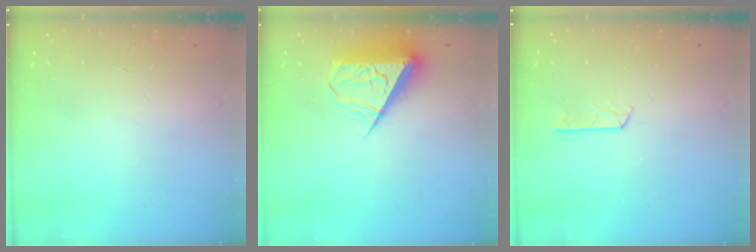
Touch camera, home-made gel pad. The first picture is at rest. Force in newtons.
{"total": 9.2, "press": 9.2, "slide": 0.3}
{"total": 3.6, "press": 3.5, "slide": 0.4}